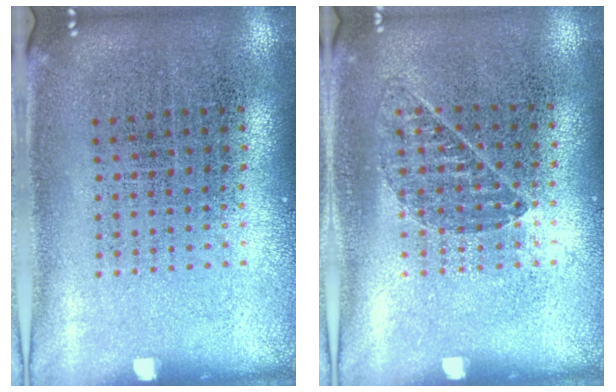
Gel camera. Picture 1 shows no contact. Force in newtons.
{"total": 0.8, "press": 0.7, "slide": 0.3}